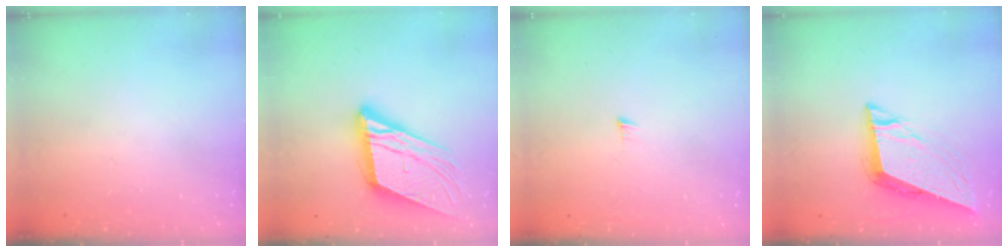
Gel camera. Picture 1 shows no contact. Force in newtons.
{"total": 18.2, "press": 18.0, "slide": 2.7}
{"total": 3.6, "press": 3.5, "slide": 0.3}
{"total": 9.8, "press": 9.3, "slide": 3.0}